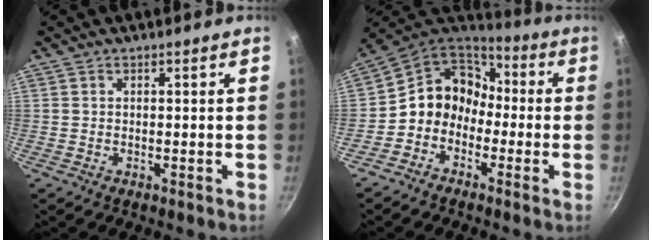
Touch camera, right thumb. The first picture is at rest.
{"total": 11.3, "force": [-2.3, 9.6, 5.5], "torque": [-0.055, 0.054, -0.065]}